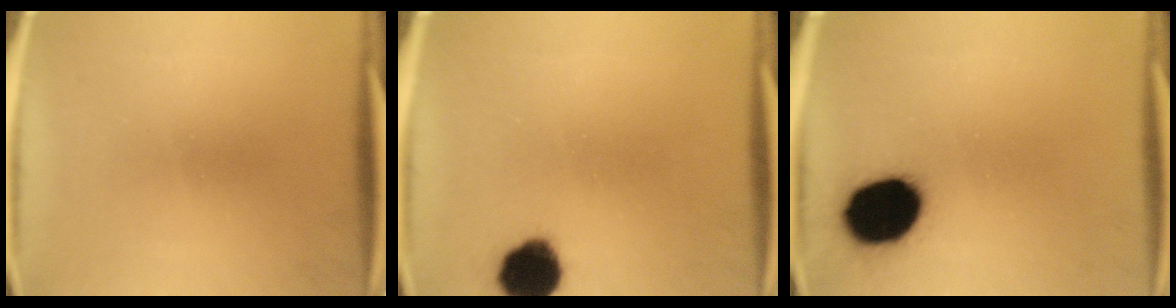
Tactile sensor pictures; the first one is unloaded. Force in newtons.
{"total": 10.2}
{"total": 17.4}